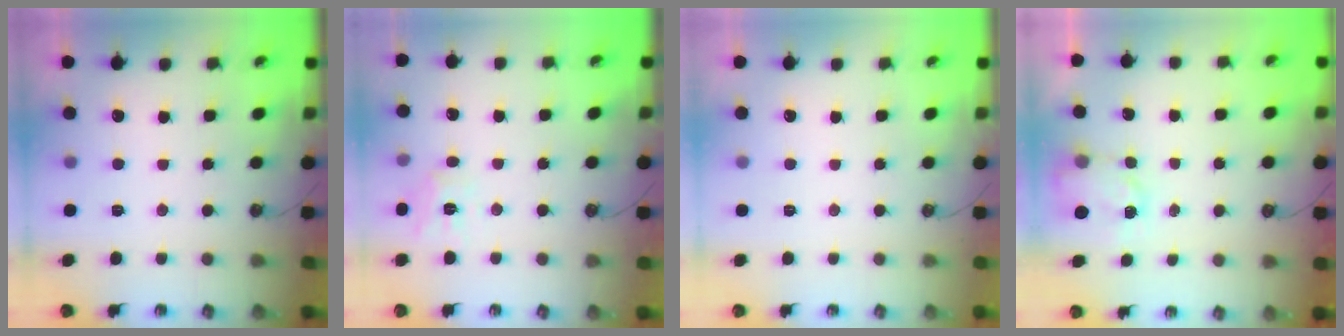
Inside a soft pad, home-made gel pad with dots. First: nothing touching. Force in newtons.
{"total": 9.8, "press": 9.8, "slide": 0.5}
{"total": 0.0}
{"total": 3.7, "press": 3.7, "slide": 0.5}